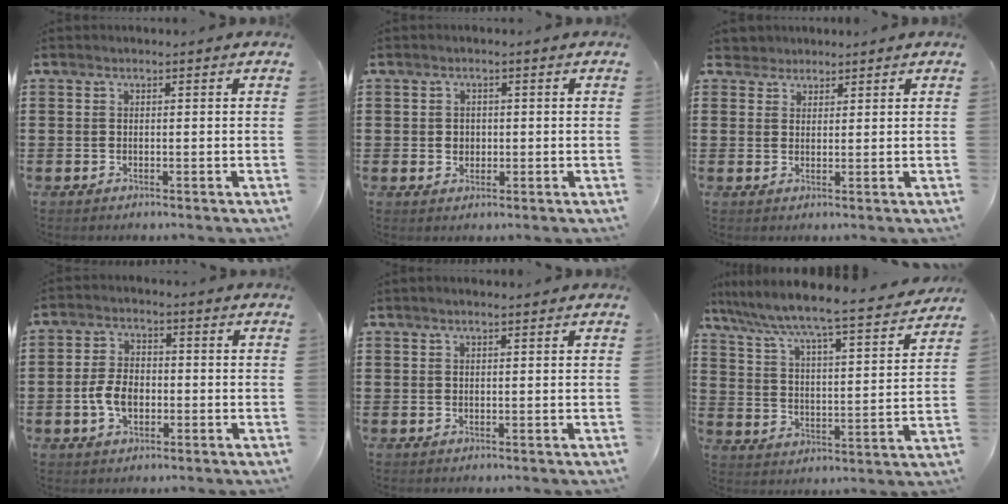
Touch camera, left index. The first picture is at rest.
{"total": 1.6, "force": [0.2, 1.4, 0.7], "torque": [-0.018, 0.009, 0.002]}
{"total": 2.3, "force": [1.9, 1.3, -0.1], "torque": [-0.007, 0.010, 0.038]}
{"total": 5.5, "force": [-1.2, 3.3, 4.2], "torque": [-0.096, 0.003, -0.027]}
{"total": 0.8, "force": [0.6, 0.1, 0.6], "torque": [-0.011, 0.001, 0.011]}
{"total": 5.5, "force": [5.1, -0.6, 2.0], "torque": [-0.066, -0.049, 0.075]}